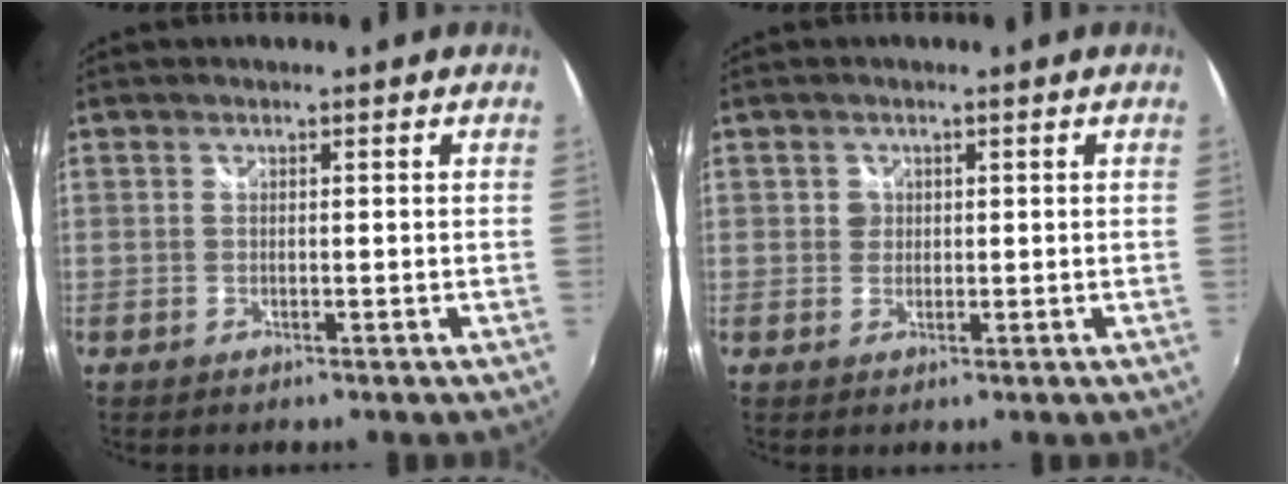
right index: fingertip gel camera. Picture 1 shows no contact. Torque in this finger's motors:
{"motor_torque": [0.02, 0.01, 0.00, 0.01]}